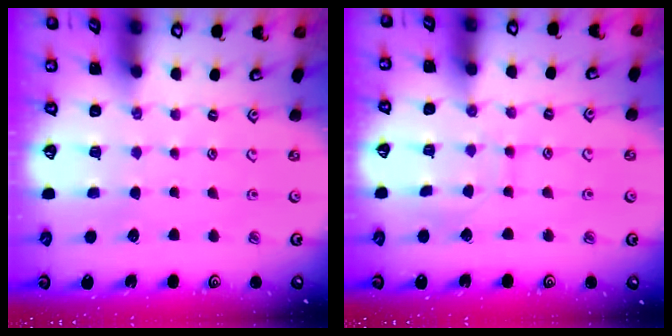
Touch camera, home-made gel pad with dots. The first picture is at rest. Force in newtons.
{"total": 5.9, "press": 5.9, "slide": 0.2}